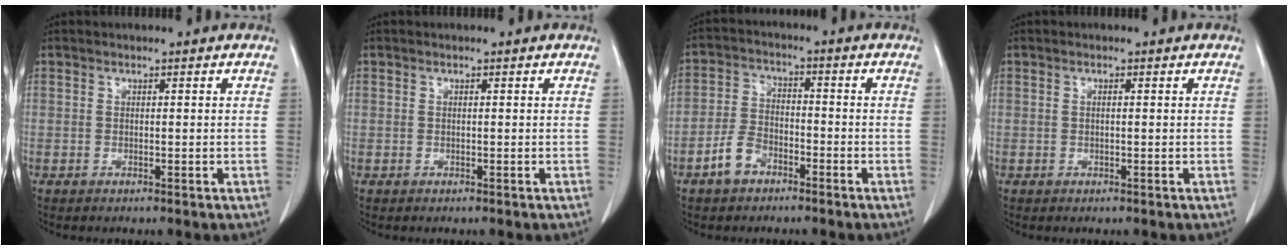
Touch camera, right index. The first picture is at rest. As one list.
[{"total": 0.0}, {"total": 5.6, "force": [-3.5, 3.4, 2.8], "torque": [-0.067, 0.012, -0.064]}, {"total": 0.6, "force": [0.1, 0.1, 0.6], "torque": [-0.011, 0.001, 0.001]}]